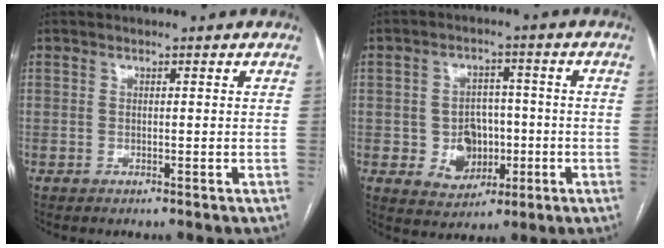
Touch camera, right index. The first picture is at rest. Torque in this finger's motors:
{"motor_torque": [0.92, -0.05, 0.35, 0.03]}